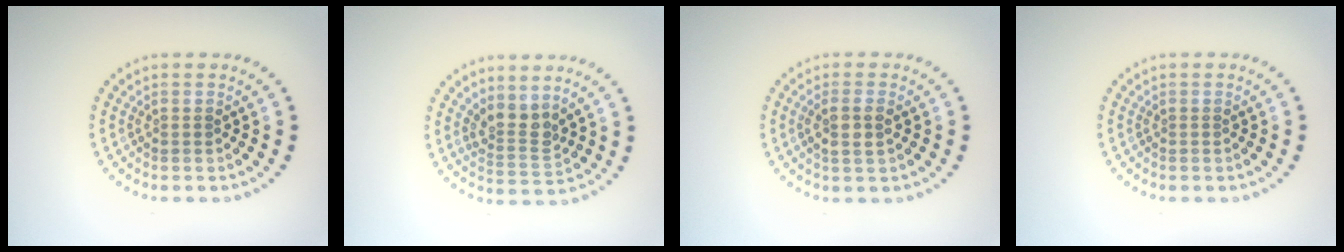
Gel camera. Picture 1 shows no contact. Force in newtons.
{"total": 2.6, "press": 1.9, "slide": 1.8}
{"total": 2.0, "press": 1.9, "slide": 0.7}
{"total": 0.0}